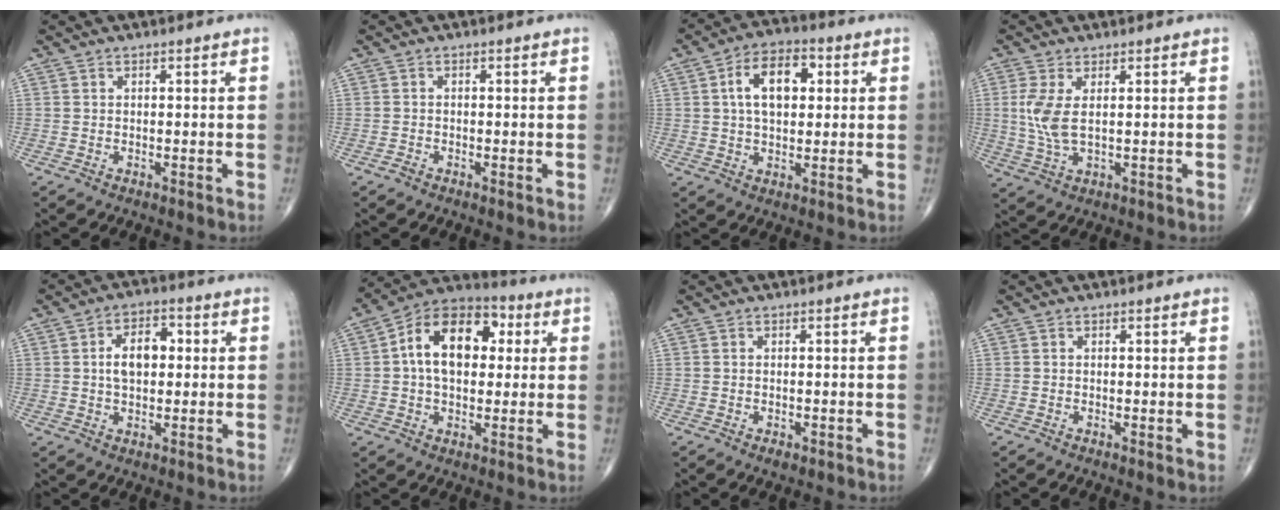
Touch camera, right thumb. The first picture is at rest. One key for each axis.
{"total": 0.8, "fx": -0.5, "fy": 0.4, "fz": 0.5, "tx": -0.009, "ty": -0.001, "tz": -0.013}
{"total": 10.7, "fx": 2.4, "fy": 6.3, "fz": 8.4, "tx": -0.125, "ty": 0.014, "tz": 0.033}
{"total": 5.8, "fx": 1.0, "fy": 2.2, "fz": 5.2, "tx": -0.132, "ty": -0.008, "tz": 0.025}
{"total": 7.6, "fx": 0.8, "fy": 4.7, "fz": 6.0, "tx": -0.084, "ty": 0.016, "tz": 0.008}
{"total": 15.7, "fx": 2.7, "fy": 10.0, "fz": 11.8, "tx": -0.164, "ty": 0.024, "tz": 0.032}
{"total": 1.3, "fx": -0.6, "fy": 0.7, "fz": 0.9, "tx": -0.016, "ty": 0.002, "tz": -0.006}
{"total": 0.7, "fx": 0.0, "fy": 0.3, "fz": 0.6, "tx": -0.013, "ty": -0.003, "tz": -0.003}